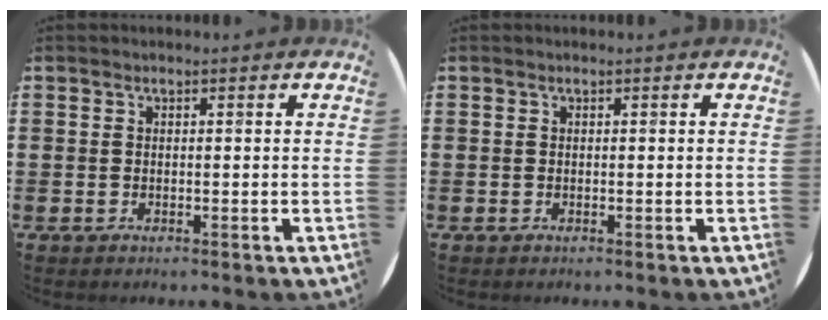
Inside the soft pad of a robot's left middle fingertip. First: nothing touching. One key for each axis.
{"total": 0.0}